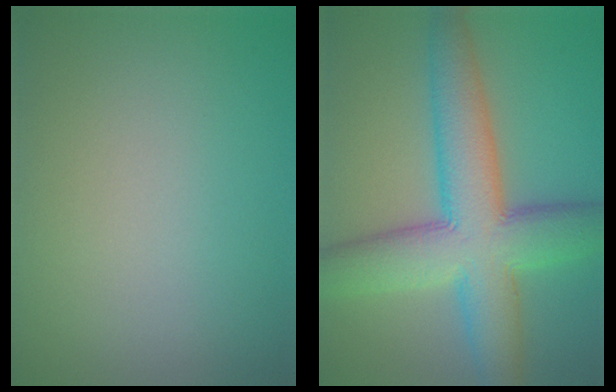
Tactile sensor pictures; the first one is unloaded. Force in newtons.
{"total": 10.0, "press": 10.0, "slide": 0.4}